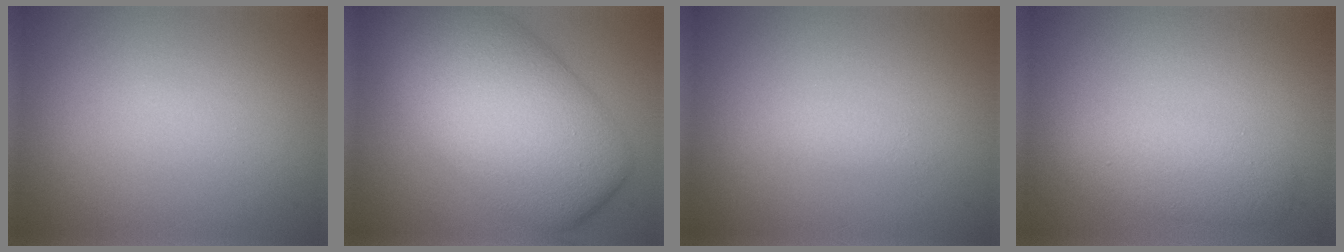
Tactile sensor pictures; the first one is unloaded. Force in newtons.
{"total": 12.0, "press": 12.0, "slide": 0.5}
{"total": 0.8, "press": 0.8, "slide": 0.1}
{"total": 3.0, "press": 3.0, "slide": 0.1}